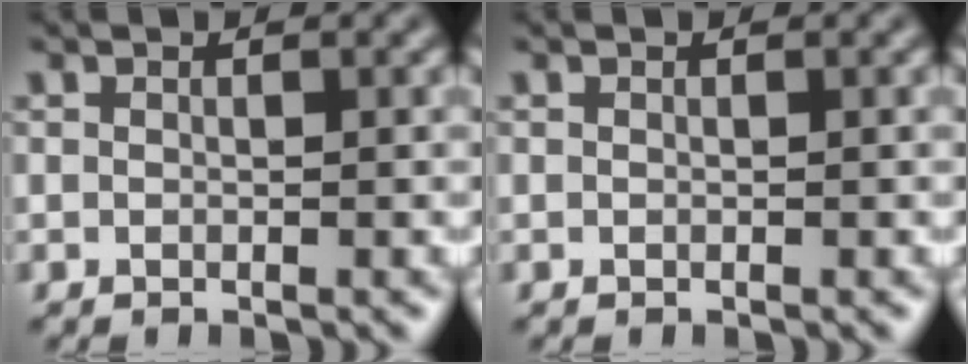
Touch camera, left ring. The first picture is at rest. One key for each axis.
{"total": 0.0}